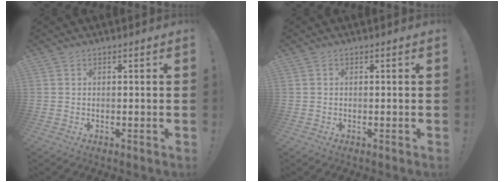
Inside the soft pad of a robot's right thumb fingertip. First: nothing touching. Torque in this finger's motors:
{"motor_torque": [0.45, -0.26, 0.12, -0.40, 0.00]}